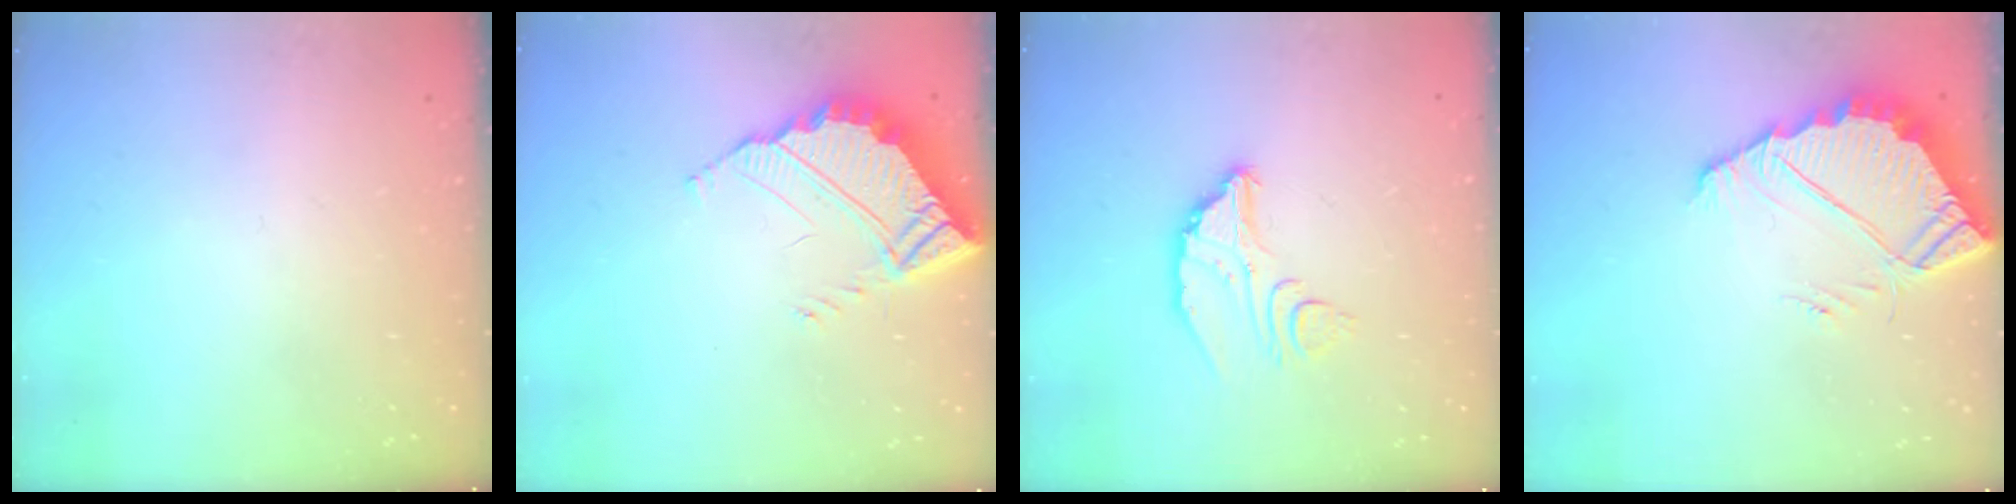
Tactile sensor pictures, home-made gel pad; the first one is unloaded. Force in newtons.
{"total": 6.1, "press": 6.1, "slide": 0.3}
{"total": 7.5, "press": 7.4, "slide": 0.6}
{"total": 5.9, "press": 5.9, "slide": 0.3}